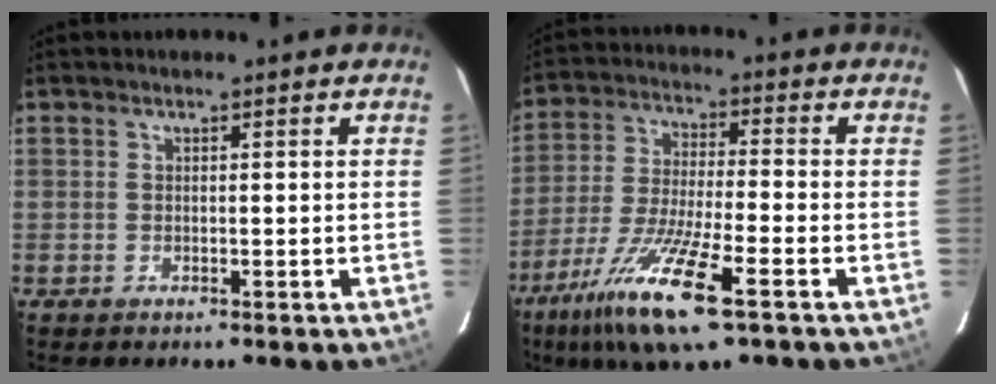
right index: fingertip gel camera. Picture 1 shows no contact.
{"total": 15.2, "force": [-8.6, 2.3, 12.4], "torque": [-0.258, -0.034, -0.164]}